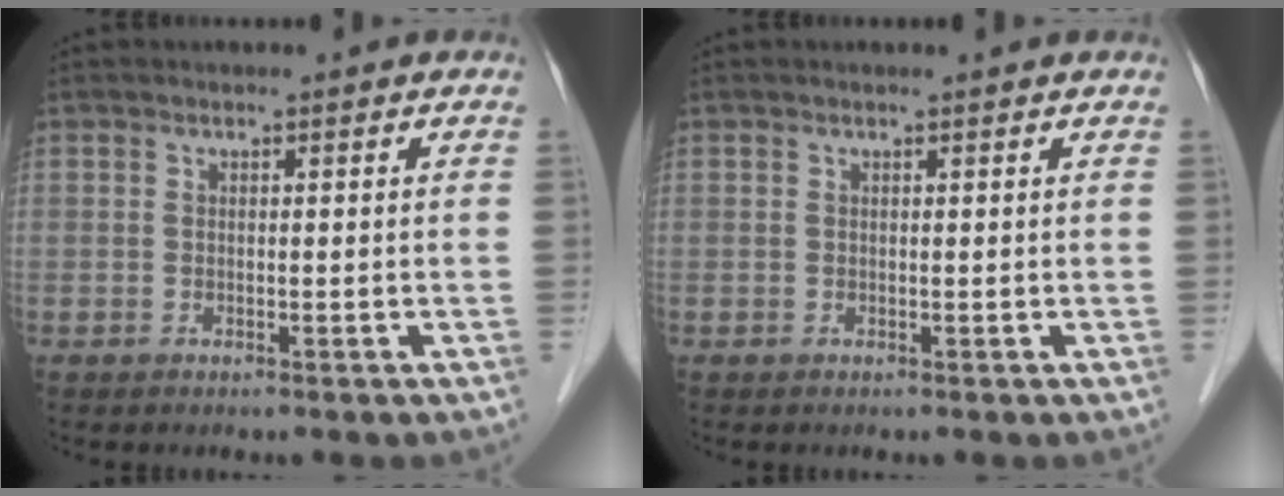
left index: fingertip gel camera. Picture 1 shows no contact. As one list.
[{"total": 0.7, "force": [0.7, 0.0, 0.2], "torque": [-0.010, 0.003, 0.007]}]